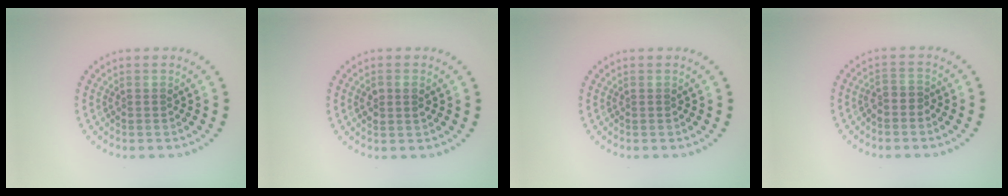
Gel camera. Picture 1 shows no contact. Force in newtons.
{"total": 1.4, "press": 1.4, "slide": 0.4}
{"total": 0.0}
{"total": 1.1, "press": 0.8, "slide": 0.8}